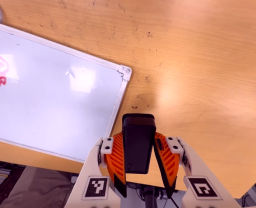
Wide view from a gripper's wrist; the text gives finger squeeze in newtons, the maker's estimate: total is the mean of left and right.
{"total": 5.1, "left": 3.7, "right": 6.4}